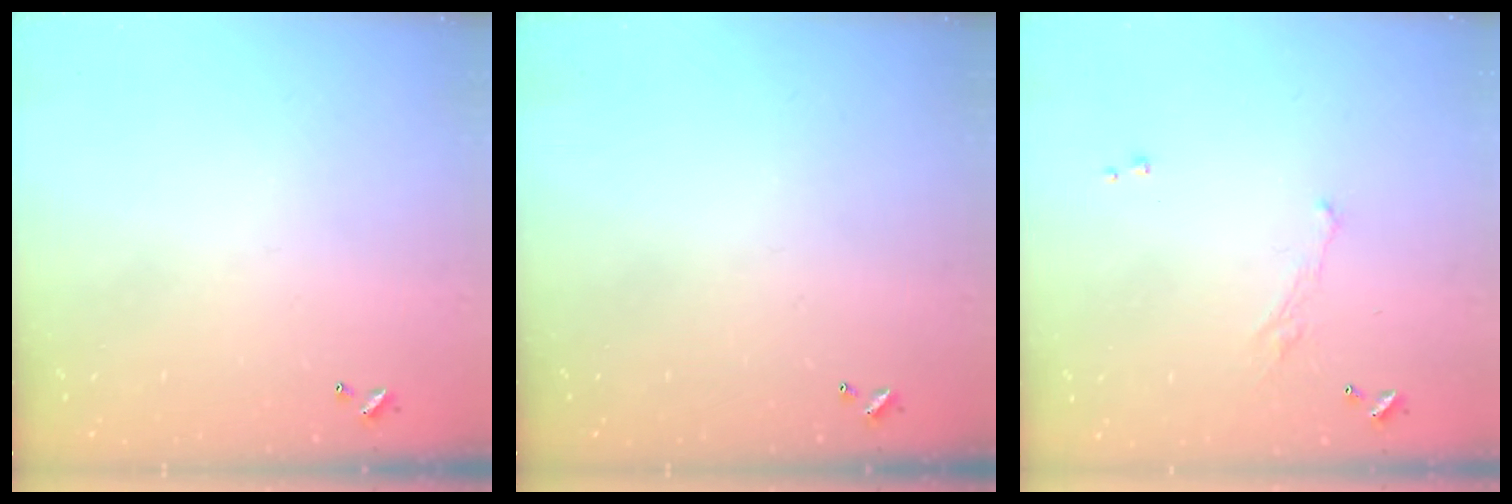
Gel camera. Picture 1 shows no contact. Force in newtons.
{"total": 0.0}
{"total": 1.9, "press": 1.7, "slide": 0.8}